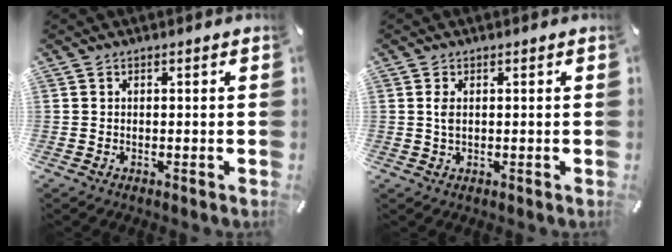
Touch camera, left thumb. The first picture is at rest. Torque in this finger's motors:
{"motor_torque": [0.42, 0.73, 0.22, -0.30, 0.08]}